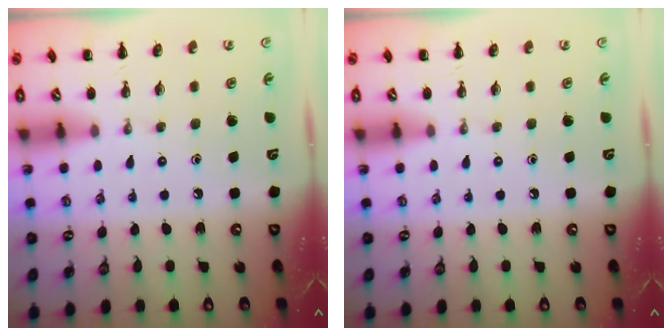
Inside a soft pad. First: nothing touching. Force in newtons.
{"total": 0.0}